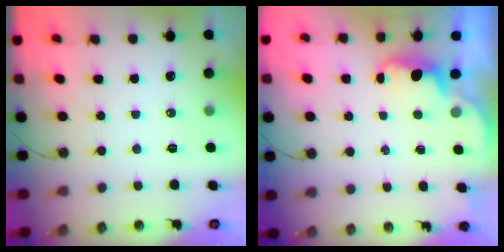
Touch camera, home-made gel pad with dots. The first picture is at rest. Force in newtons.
{"total": 2.1, "press": 2.0, "slide": 0.7}